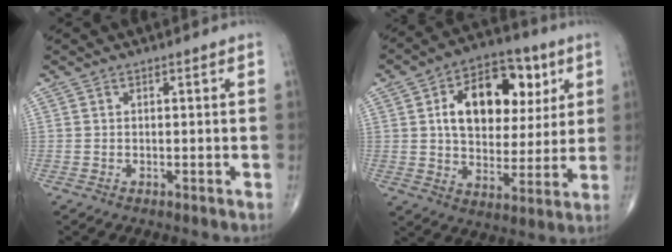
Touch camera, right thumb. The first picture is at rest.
{"total": 18.4, "force": [5.6, 11.7, 13.1], "torque": [-0.160, -0.001, 0.088]}